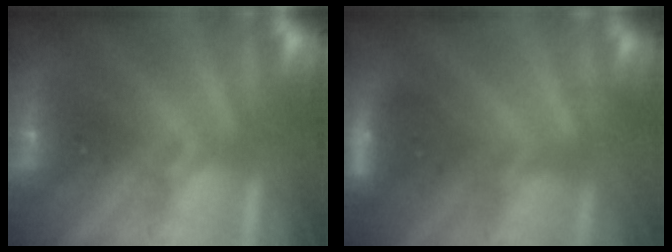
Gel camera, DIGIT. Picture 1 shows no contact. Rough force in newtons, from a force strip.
{"total": 3.5}